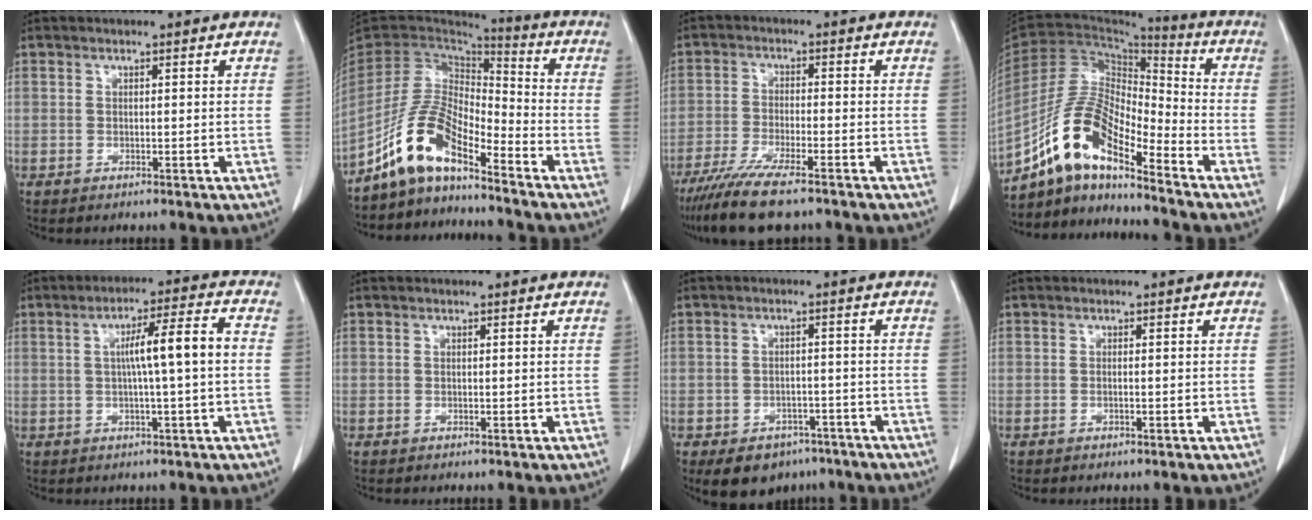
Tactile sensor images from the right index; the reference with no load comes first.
{"total": 11.4, "force": [-8.2, 3.5, 7.1], "torque": [-0.154, 0.022, -0.159]}
{"total": 10.9, "force": [-8.4, 1.6, 6.7], "torque": [-0.118, -0.026, -0.140]}
{"total": 13.6, "force": [-10.0, 3.6, 8.6], "torque": [-0.175, 0.022, -0.185]}
{"total": 8.3, "force": [0.4, 0.3, 8.3], "torque": [-0.134, 0.017, 0.005]}
{"total": 0.0}
{"total": 8.7, "force": [-5.6, 6.0, 3.0], "torque": [-0.045, 0.014, -0.073]}
{"total": 0.9, "force": [-0.2, 0.2, 0.8], "torque": [-0.020, 0.003, 0.002]}